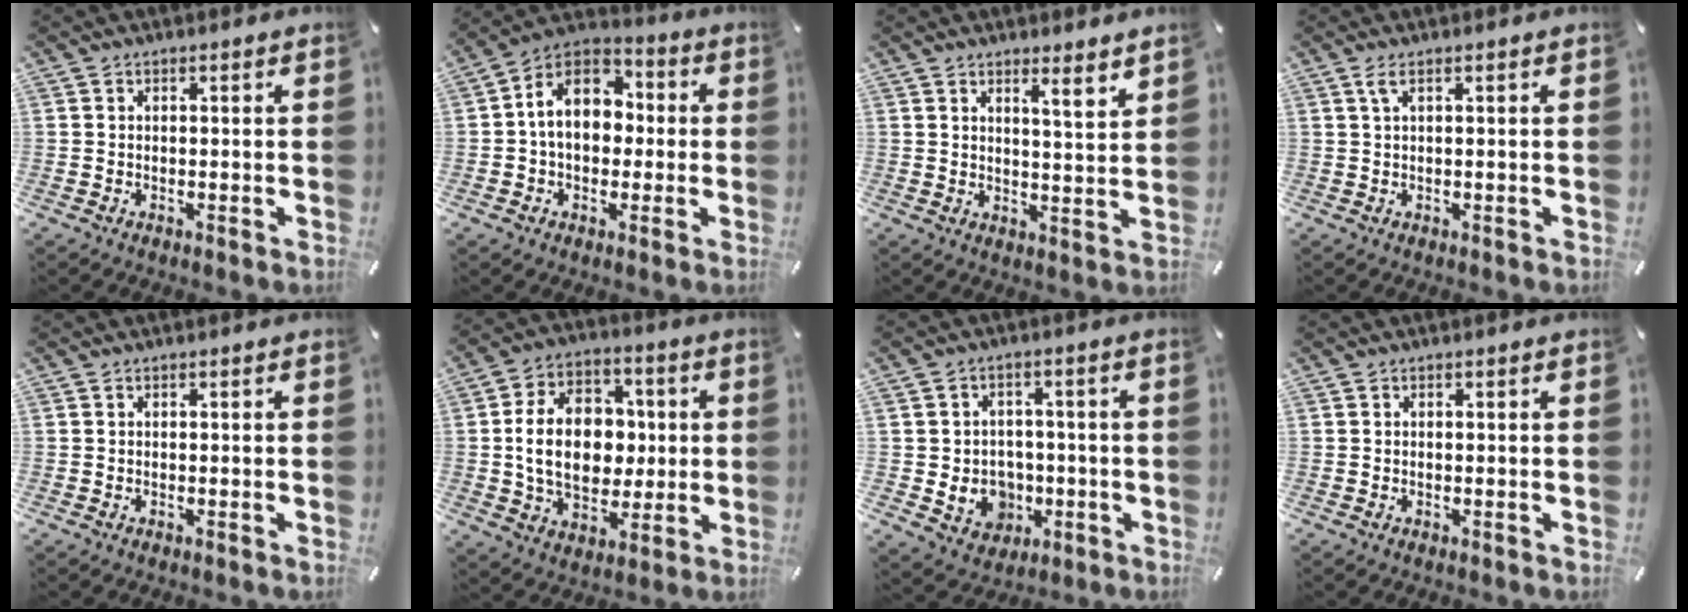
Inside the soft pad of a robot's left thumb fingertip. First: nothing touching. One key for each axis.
{"total": 11.4, "fx": 0.4, "fy": 9.2, "fz": 6.8, "tx": -0.130, "ty": 0.007, "tz": 0.004}
{"total": 4.6, "fx": 3.8, "fy": -0.1, "fz": 2.6, "tx": -0.035, "ty": -0.033, "tz": 0.060}
{"total": 1.9, "fx": 0.7, "fy": 0.2, "fz": 1.8, "tx": -0.037, "ty": 0.002, "tz": 0.010}
{"total": 0.0}
{"total": 16.7, "fx": 0.4, "fy": 12.7, "fz": 10.9, "tx": -0.208, "ty": 0.015, "tz": 0.010}
{"total": 8.3, "fx": -1.4, "fy": 7.7, "fz": 2.8, "tx": -0.064, "ty": 0.005, "tz": -0.018}
{"total": 0.0}